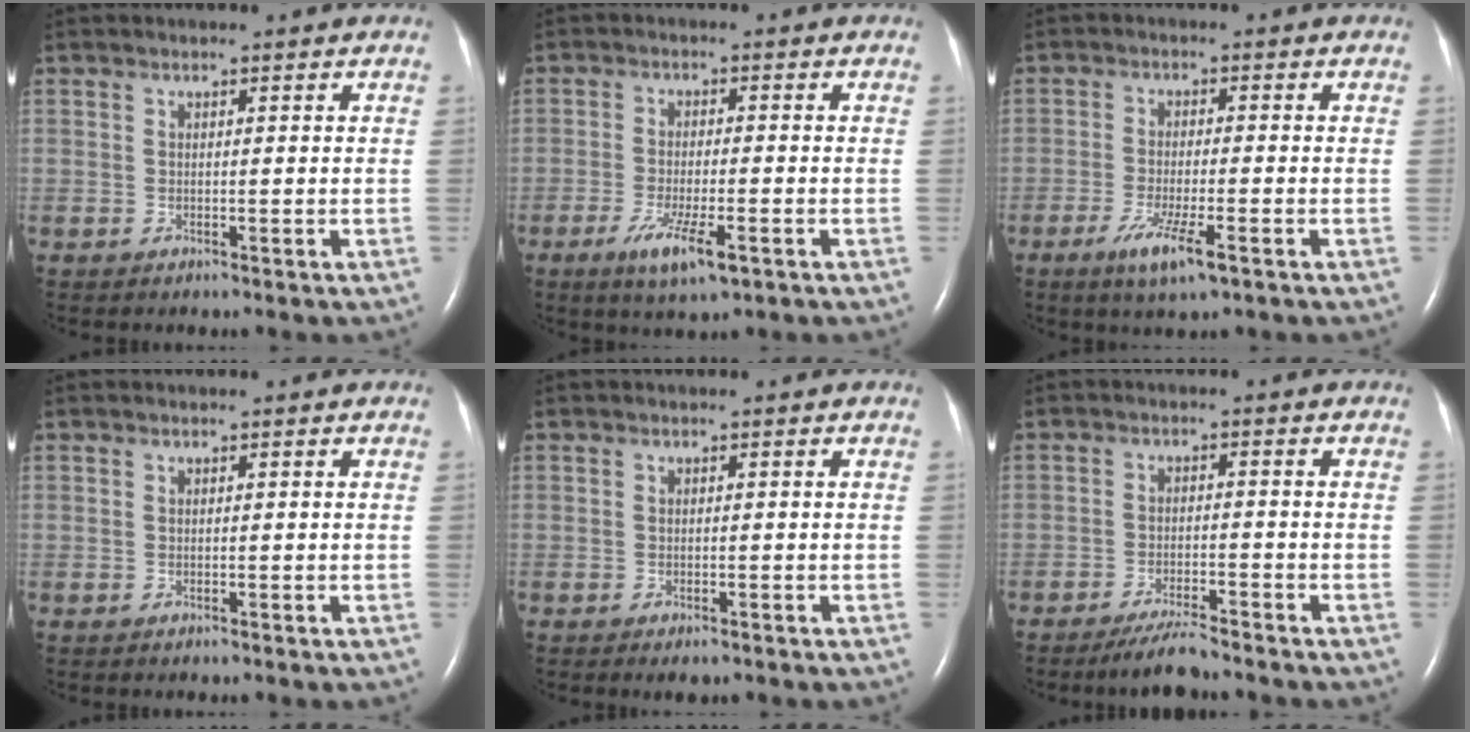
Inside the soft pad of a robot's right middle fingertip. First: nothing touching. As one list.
[{"total": 6.3, "force": [-3.3, 1.0, 5.3], "torque": [-0.105, -0.014, -0.053]}, {"total": 5.9, "force": [-3.2, 0.4, 4.9], "torque": [-0.099, -0.014, -0.056]}, {"total": 0.0}, {"total": 1.5, "force": [-1.0, 0.5, 1.0], "torque": [-0.015, -0.003, -0.010]}, {"total": 4.4, "force": [-4.0, 0.0, 1.9], "torque": [-0.042, -0.015, -0.074]}]